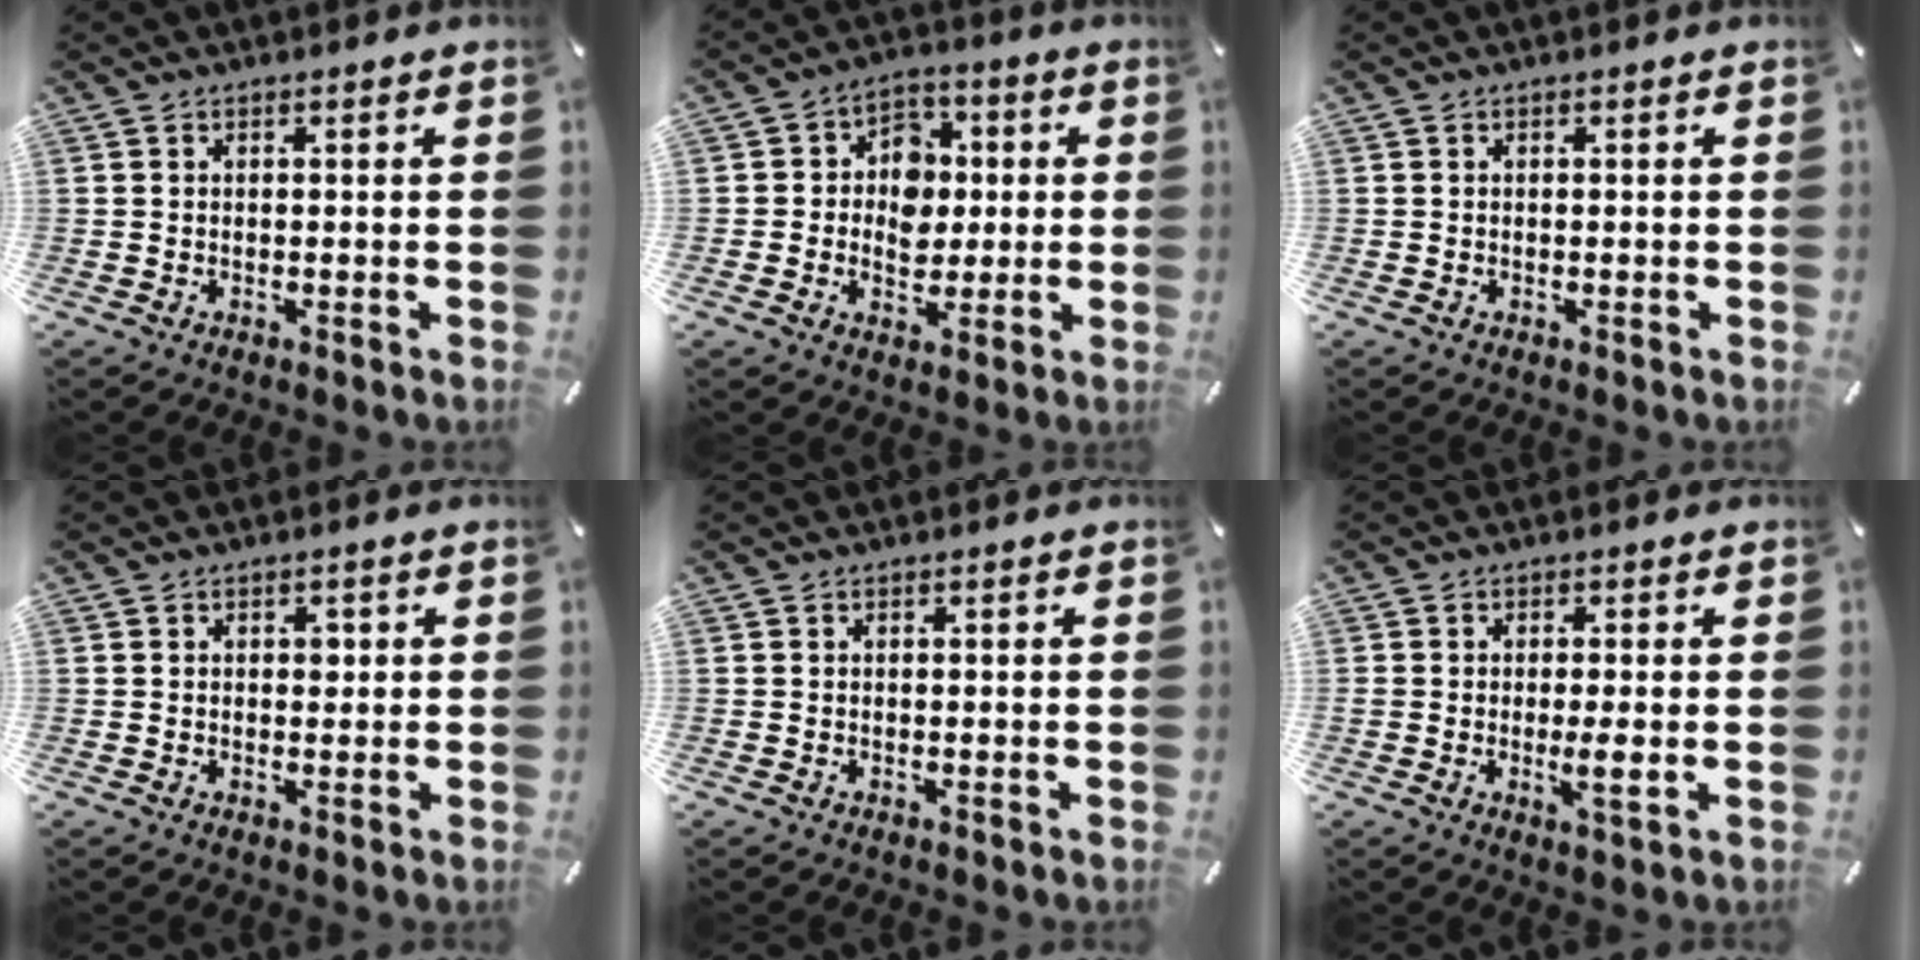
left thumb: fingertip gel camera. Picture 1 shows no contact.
{"total": 9.6, "force": [-0.6, 8.2, 4.9], "torque": [-0.071, 0.018, -0.007]}
{"total": 0.0}
{"total": 1.6, "force": [0.2, 1.3, 1.0], "torque": [-0.006, 0.000, -0.001]}
{"total": 0.0}
{"total": 3.5, "force": [-0.6, 0.9, 3.4], "torque": [-0.056, -0.002, -0.009]}